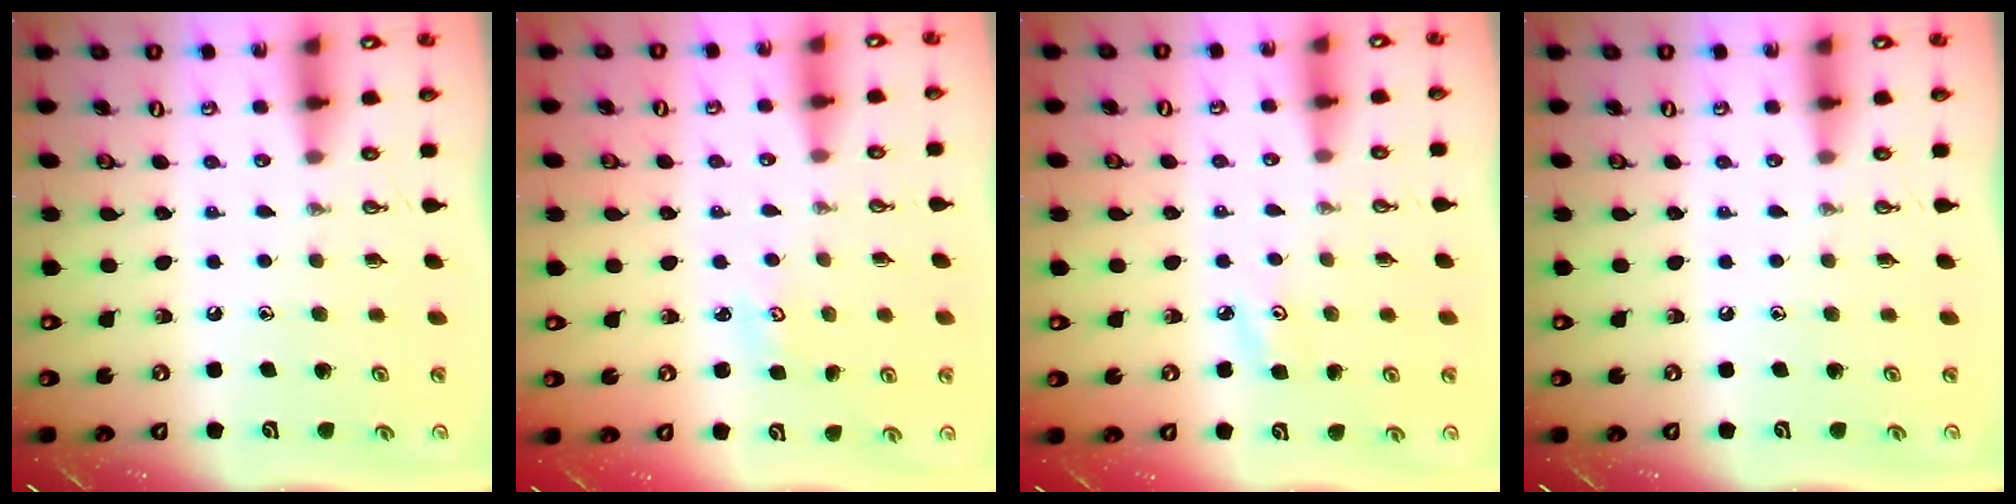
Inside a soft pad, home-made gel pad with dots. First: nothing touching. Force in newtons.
{"total": 2.0, "press": 2.0, "slide": 0.3}
{"total": 4.7, "press": 4.7, "slide": 0.6}
{"total": 0.0}